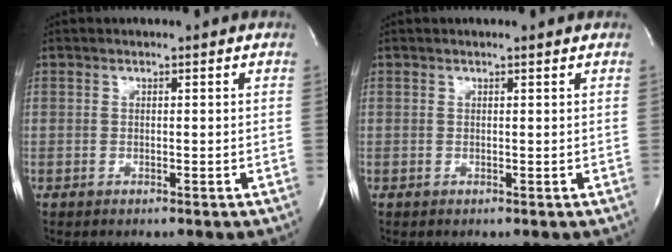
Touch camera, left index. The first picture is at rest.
{"total": 0.7, "force": [0.7, -0.1, 0.1], "torque": [-0.010, -0.002, 0.009]}